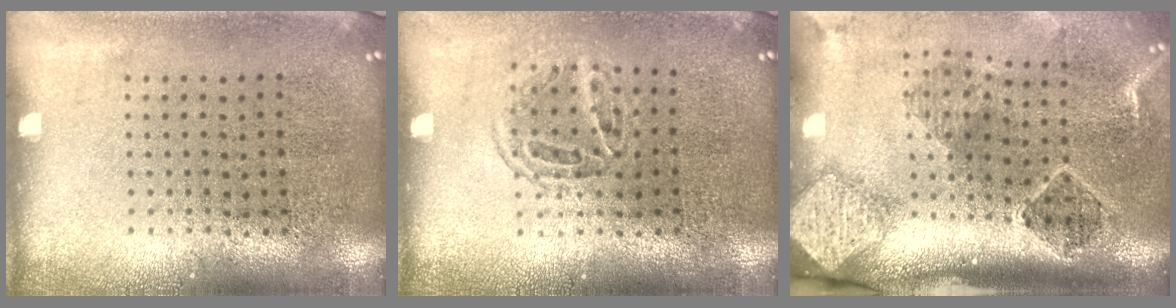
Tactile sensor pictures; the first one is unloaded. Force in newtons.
{"total": 1.2, "press": 1.0, "slide": 0.6}
{"total": 2.8, "press": 1.9, "slide": 2.0}